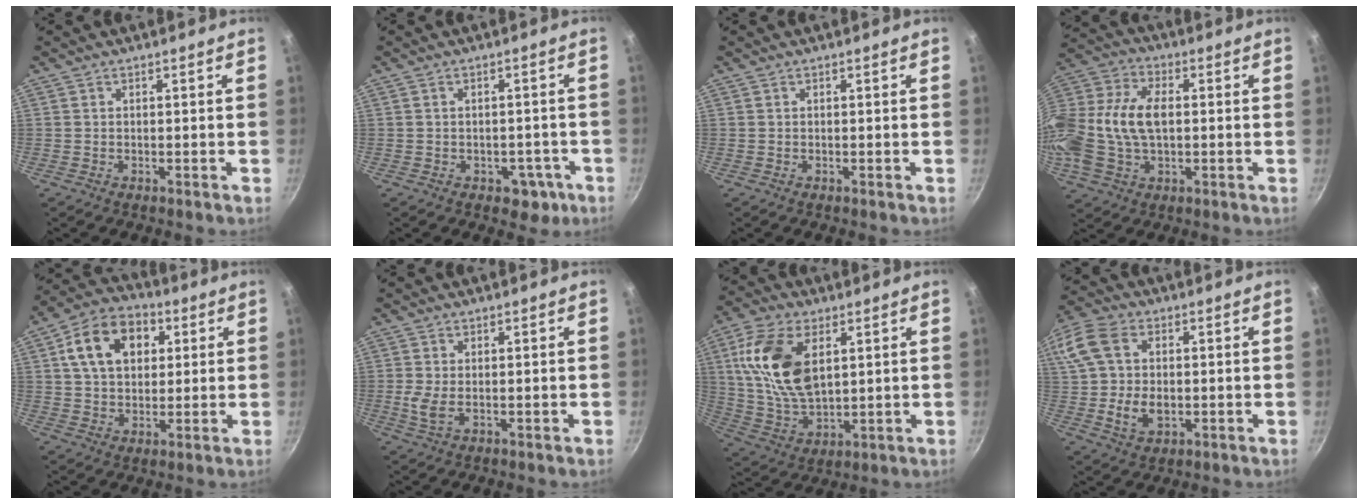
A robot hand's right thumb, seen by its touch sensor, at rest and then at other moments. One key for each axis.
{"total": 5.0, "fx": -2.0, "fy": 3.5, "fz": 2.8, "tx": -0.009, "ty": 0.024, "tz": -0.007}
{"total": 0.0}
{"total": 18.8, "fx": 0.0, "fy": 12.0, "fz": 14.5, "tx": -0.305, "ty": 0.032, "tz": -0.008}
{"total": 14.4, "fx": 4.4, "fy": 10.2, "fz": 9.2, "tx": -0.131, "ty": 0.013, "tz": 0.061}
{"total": 3.2, "fx": 0.2, "fy": 1.6, "fz": 2.8, "tx": -0.058, "ty": -0.004, "tz": 0.007}
{"total": 16.8, "fx": 4.7, "fy": 9.6, "fz": 13.0, "tx": -0.236, "ty": -0.011, "tz": 0.098}
{"total": 16.5, "fx": 1.3, "fy": 11.8, "fz": 11.4, "tx": -0.248, "ty": 0.018, "tz": 0.018}